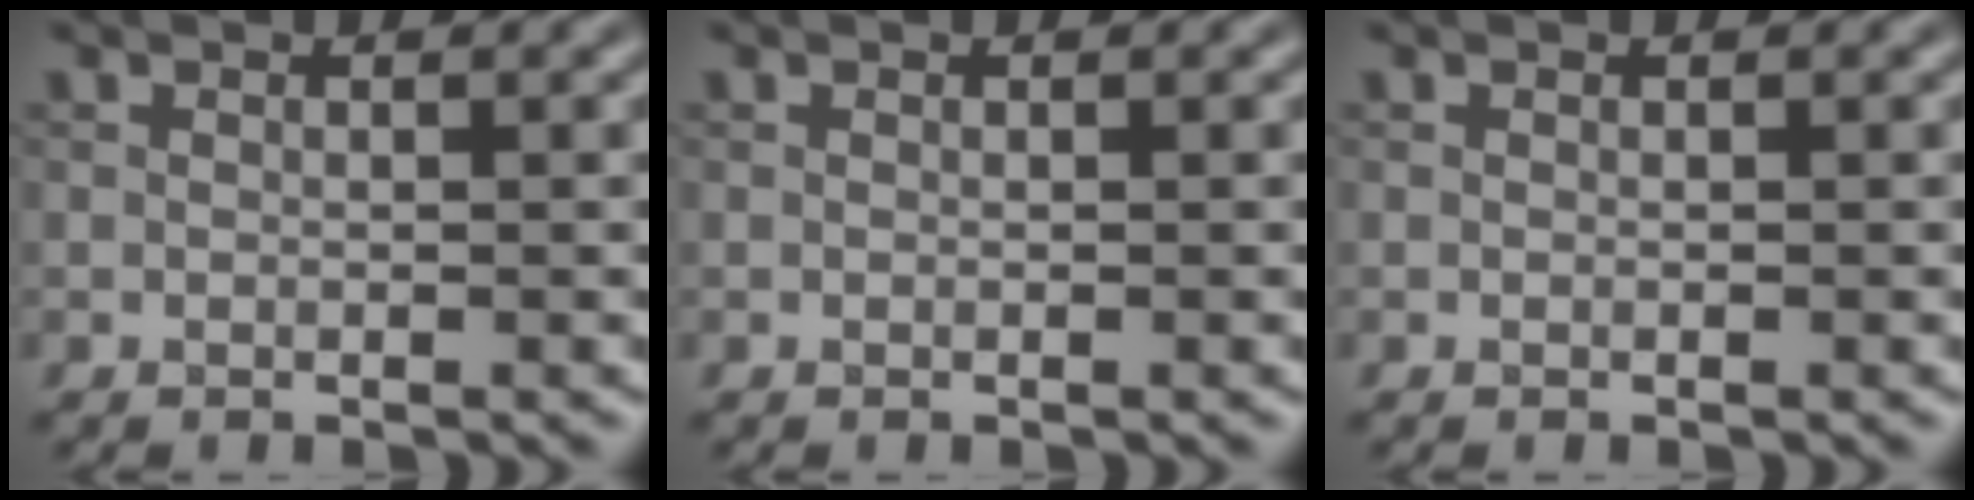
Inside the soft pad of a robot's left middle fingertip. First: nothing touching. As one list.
[{"total": 0.0}, {"total": 0.0}]